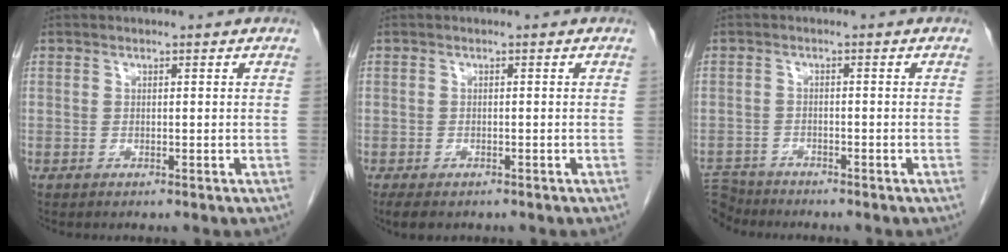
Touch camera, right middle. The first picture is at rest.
{"total": 3.3, "force": [-2.5, 1.5, 1.6], "torque": [-0.028, -0.007, -0.034]}
{"total": 5.0, "force": [-4.8, 1.6, 0.0], "torque": [-0.002, -0.006, -0.090]}